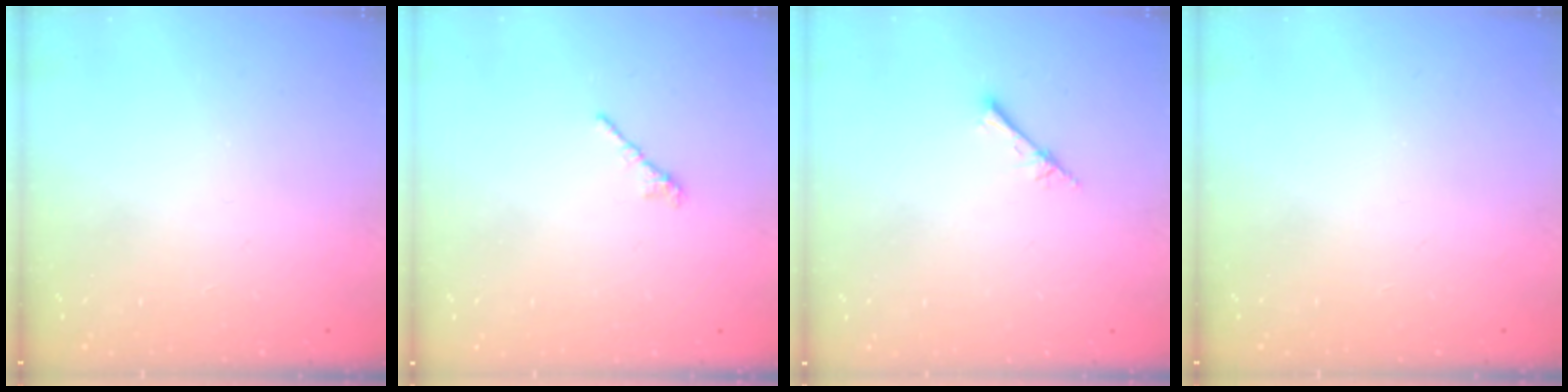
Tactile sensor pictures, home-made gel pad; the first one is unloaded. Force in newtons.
{"total": 2.4, "press": 2.3, "slide": 0.7}
{"total": 2.6, "press": 2.6, "slide": 0.3}
{"total": 0.0}